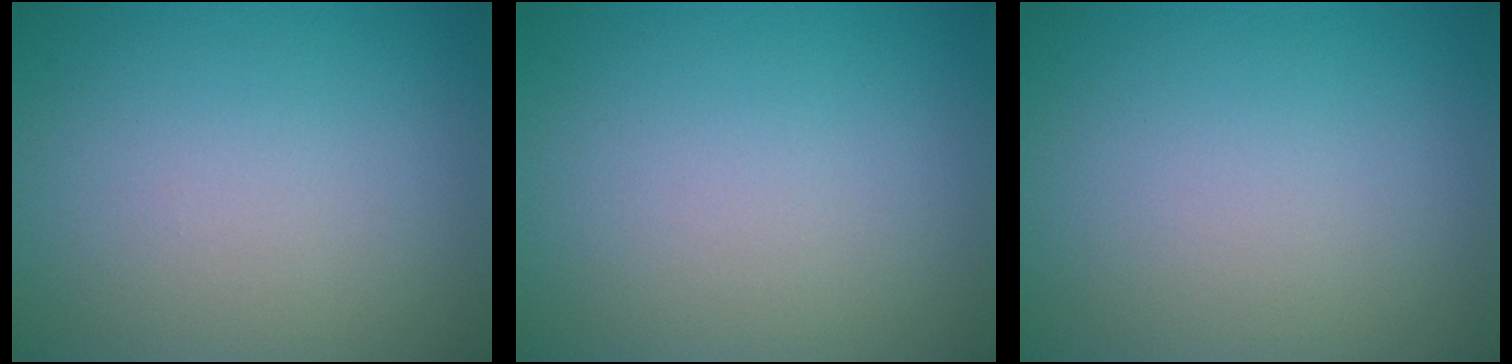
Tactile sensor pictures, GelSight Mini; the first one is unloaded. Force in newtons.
{"total": 0.0}
{"total": 0.0}